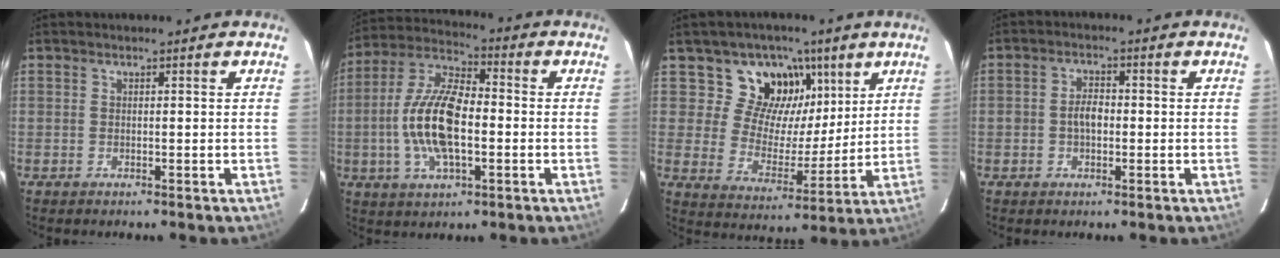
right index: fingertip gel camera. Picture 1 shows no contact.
{"total": 14.7, "force": [-2.2, 6.0, 13.2], "torque": [-0.272, 0.006, -0.046]}
{"total": 13.0, "force": [7.3, 9.8, 4.5], "torque": [-0.074, -0.012, 0.125]}
{"total": 3.4, "force": [-0.6, 2.2, 2.6], "torque": [-0.047, 0.008, -0.009]}